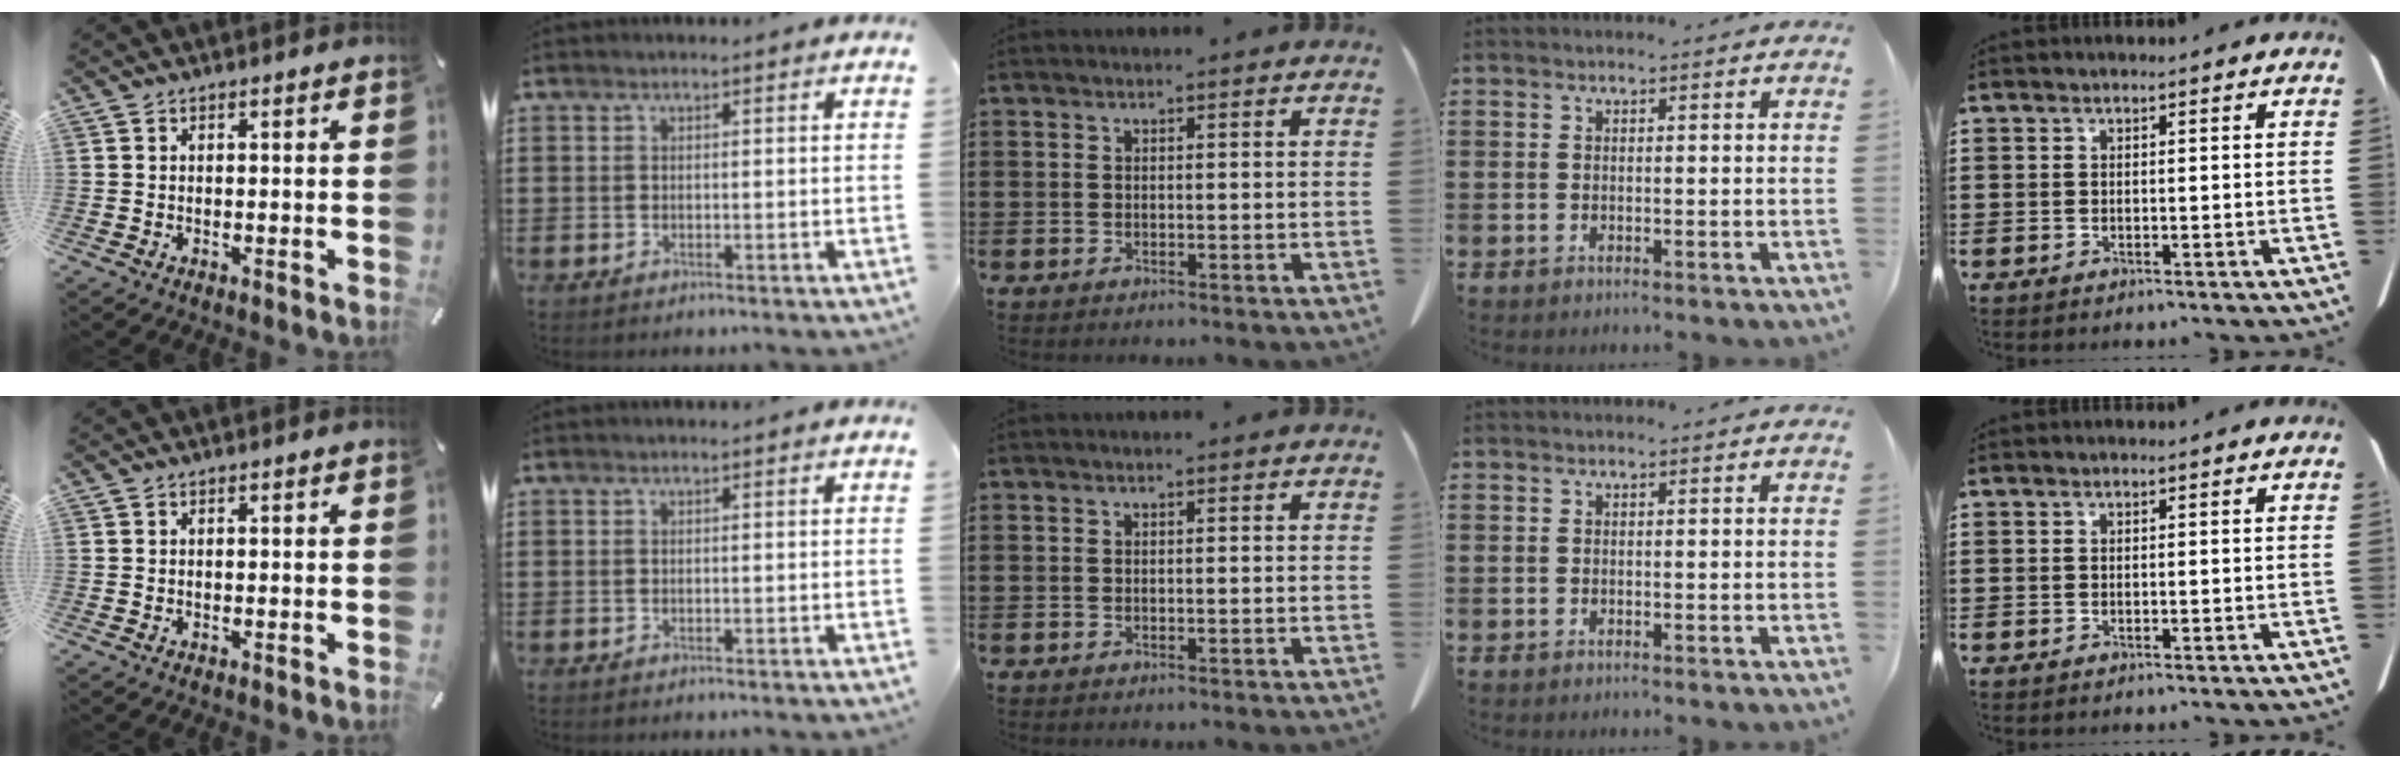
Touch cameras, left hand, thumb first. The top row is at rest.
{}